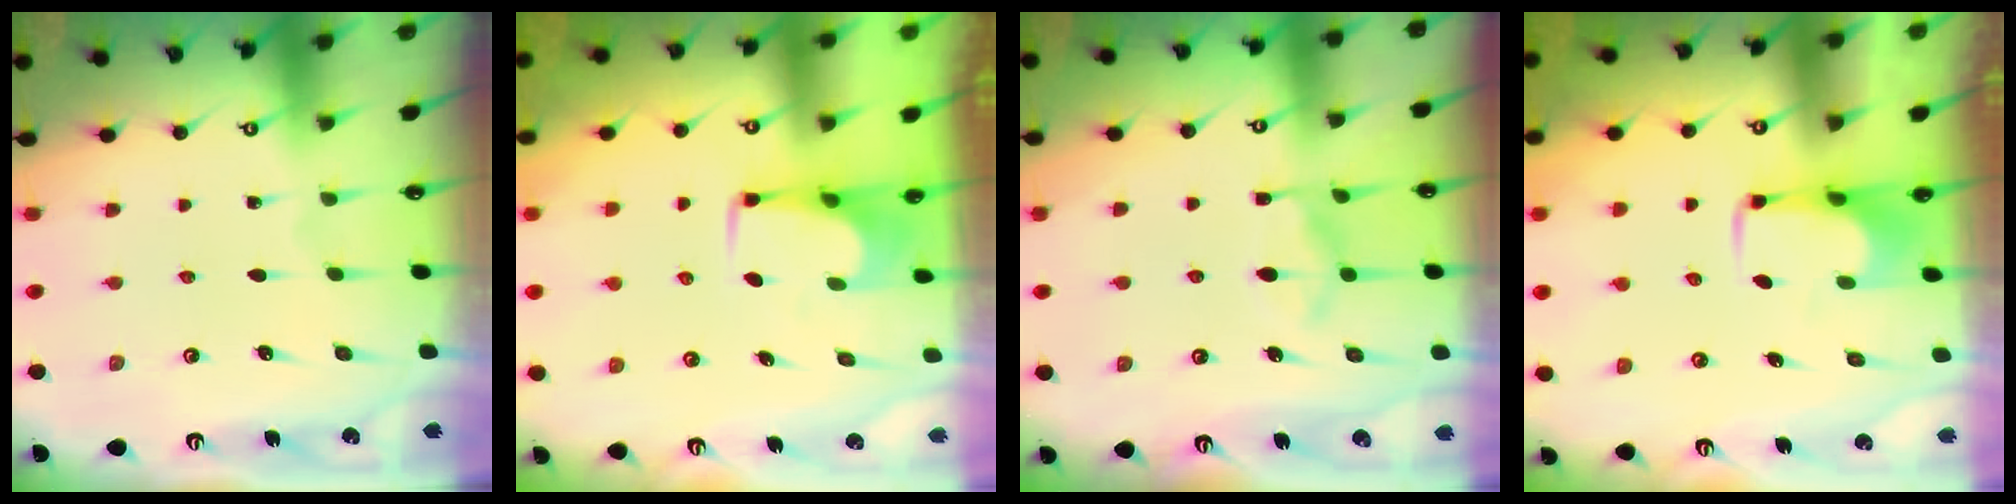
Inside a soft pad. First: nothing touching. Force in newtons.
{"total": 3.9, "press": 3.9, "slide": 0.6}
{"total": 9.4, "press": 9.4, "slide": 0.8}
{"total": 2.1, "press": 2.1, "slide": 0.5}